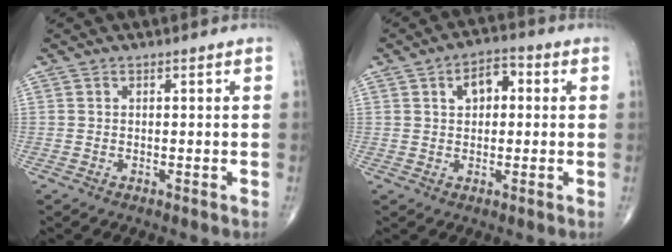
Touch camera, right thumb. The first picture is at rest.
{"total": 5.9, "force": [1.5, 3.7, 4.4], "torque": [-0.052, 0.013, 0.015]}